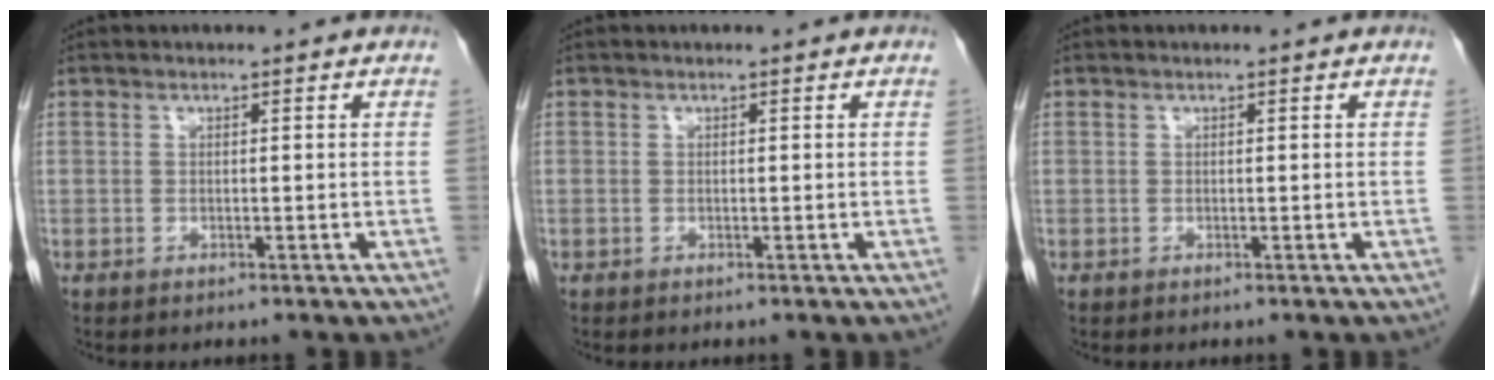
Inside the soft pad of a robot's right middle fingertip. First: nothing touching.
{"total": 0.0}
{"total": 0.0}